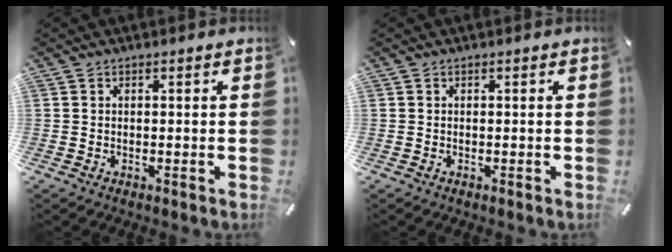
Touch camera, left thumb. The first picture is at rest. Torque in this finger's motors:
{"motor_torque": [0.15, 0.15, 0.00, 0.00, 0.00]}